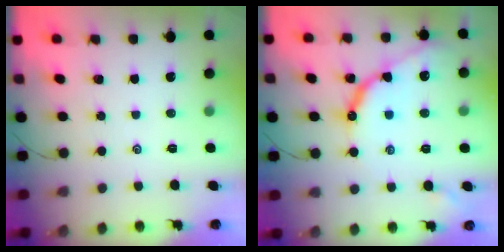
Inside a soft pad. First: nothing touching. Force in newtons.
{"total": 11.7, "press": 11.6, "slide": 1.3}